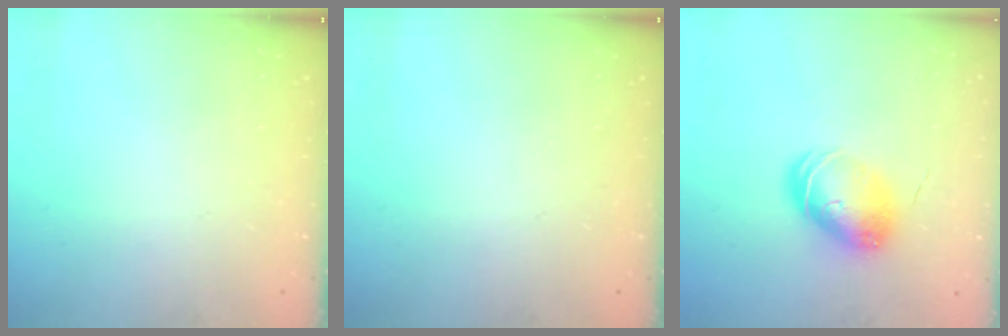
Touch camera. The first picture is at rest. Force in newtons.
{"total": 0.0}
{"total": 9.0, "press": 9.0, "slide": 0.3}